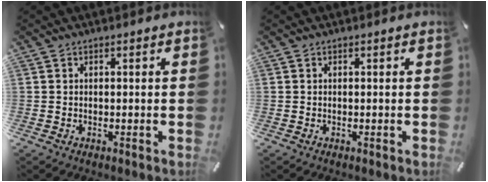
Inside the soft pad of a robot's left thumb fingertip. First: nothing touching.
{"total": 0.0}